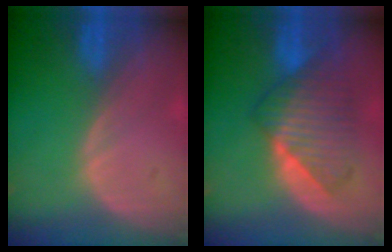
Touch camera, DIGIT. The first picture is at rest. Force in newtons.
{"total": 7.6, "press": 7.5, "slide": 0.7}